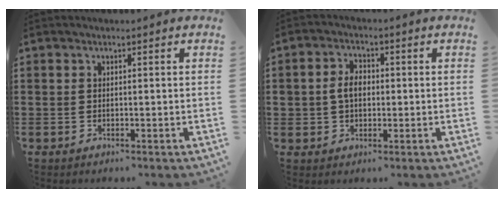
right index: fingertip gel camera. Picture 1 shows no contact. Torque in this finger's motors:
{"motor_torque": [0.14, 0.03, 0.15, 0.08]}